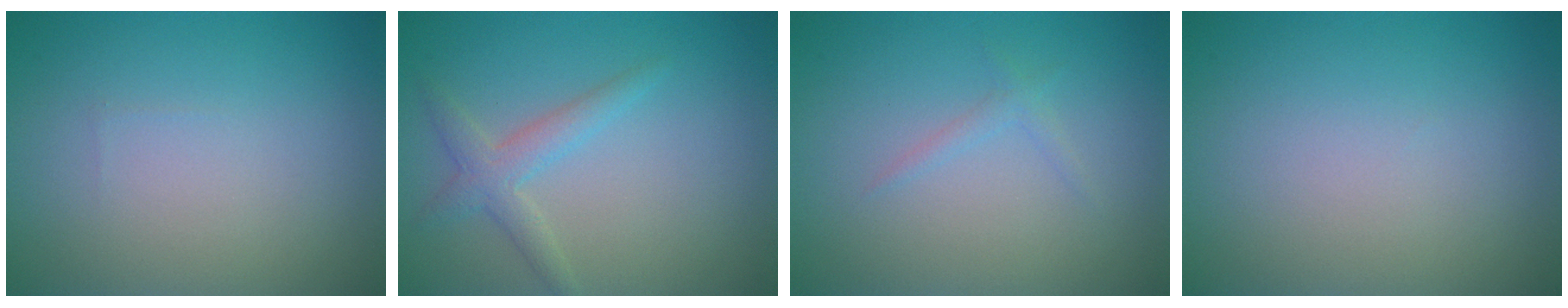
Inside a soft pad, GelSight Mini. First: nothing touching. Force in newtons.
{"total": 2.4, "press": 2.4, "slide": 0.2}
{"total": 0.8, "press": 0.8, "slide": 0.0}
{"total": 0.0}